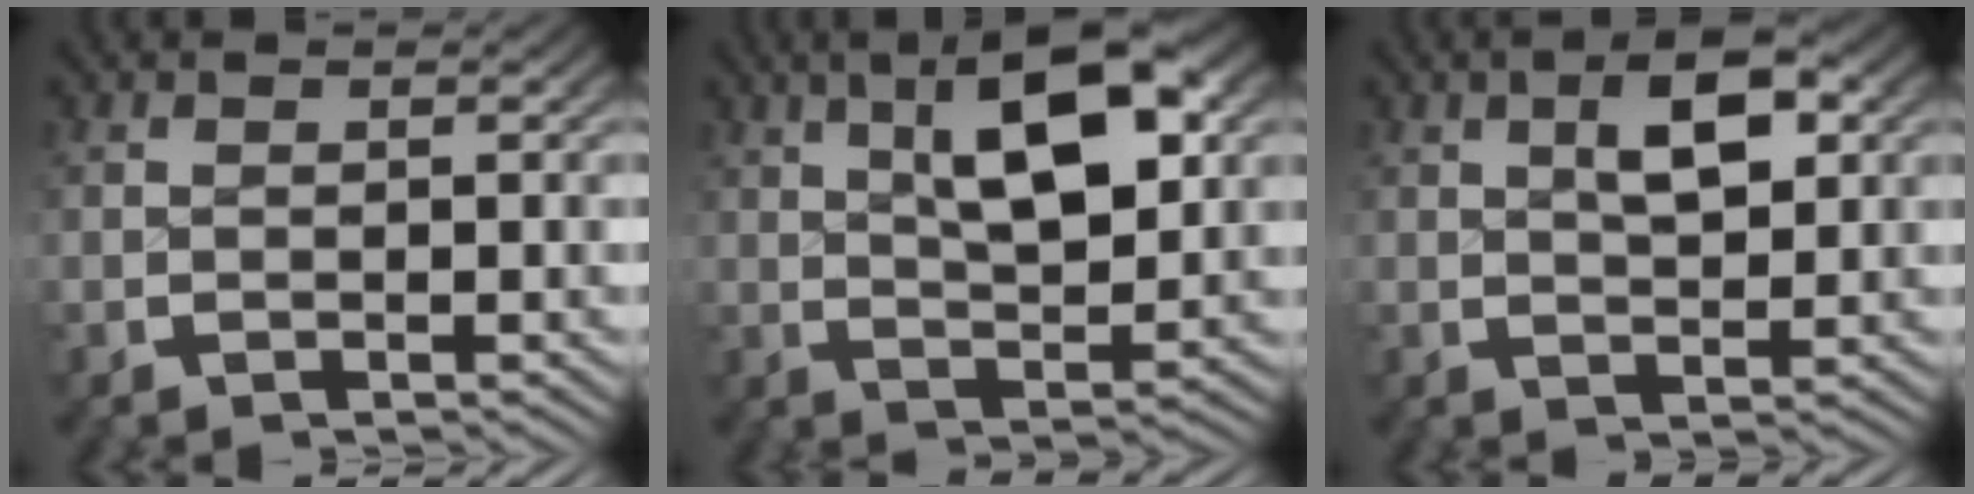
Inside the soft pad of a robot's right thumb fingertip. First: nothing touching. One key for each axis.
{"total": 8.7, "fx": 2.8, "fy": 3.9, "fz": 7.2, "tx": -0.109, "ty": 0.005, "tz": 0.044}
{"total": 4.2, "fx": 1.4, "fy": 1.9, "fz": 3.5, "tx": -0.049, "ty": 0.006, "tz": 0.026}